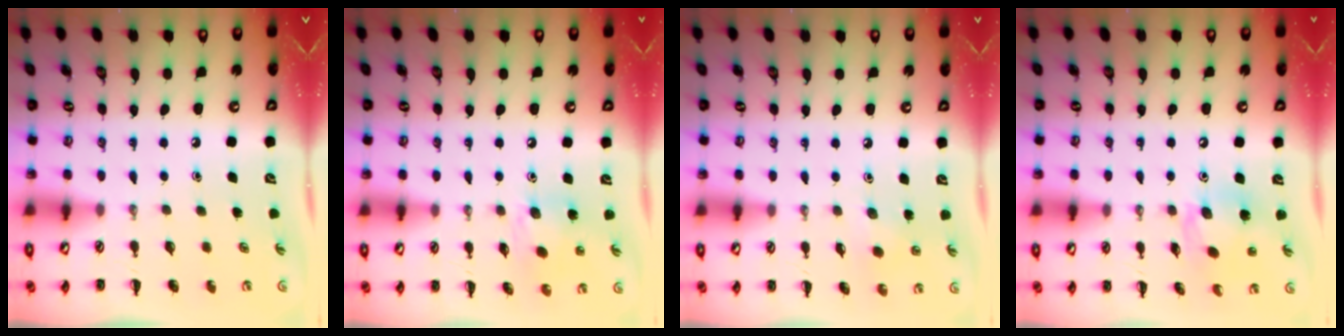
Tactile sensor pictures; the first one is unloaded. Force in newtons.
{"total": 10.1, "press": 9.8, "slide": 2.4}
{"total": 2.4, "press": 2.2, "slide": 0.9}
{"total": 13.0, "press": 12.5, "slide": 3.3}